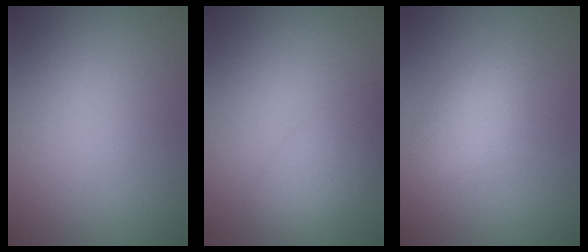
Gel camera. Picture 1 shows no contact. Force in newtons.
{"total": 3.3, "press": 3.3, "slide": 0.2}
{"total": 2.0, "press": 2.0, "slide": 0.1}